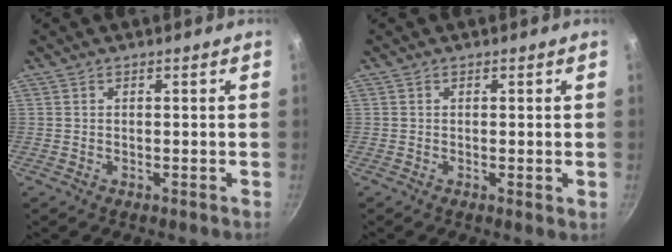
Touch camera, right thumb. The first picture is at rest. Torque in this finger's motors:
{"motor_torque": [-0.36, 0.04, -0.02, -0.11, 0.01]}